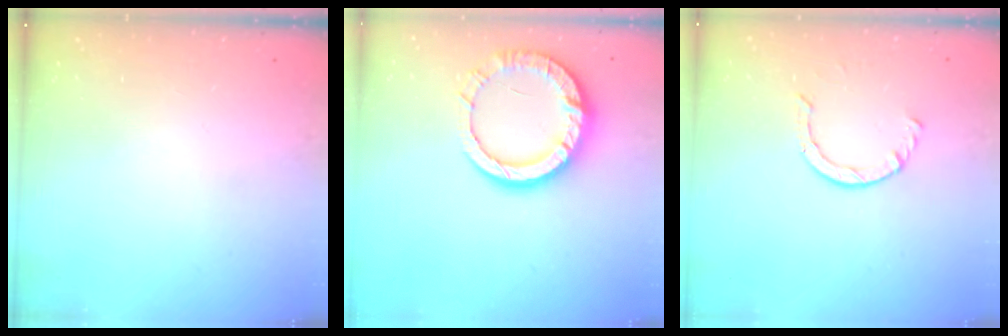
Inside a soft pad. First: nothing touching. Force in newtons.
{"total": 14.5, "press": 14.3, "slide": 2.2}
{"total": 2.9, "press": 2.9, "slide": 0.4}